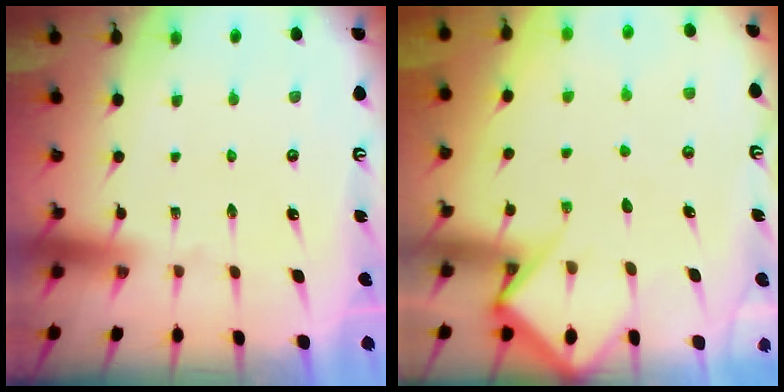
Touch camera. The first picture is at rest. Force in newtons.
{"total": 7.4, "press": 7.4, "slide": 0.8}